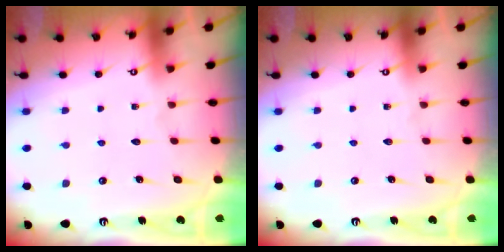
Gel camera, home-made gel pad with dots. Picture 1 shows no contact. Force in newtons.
{"total": 0.0}